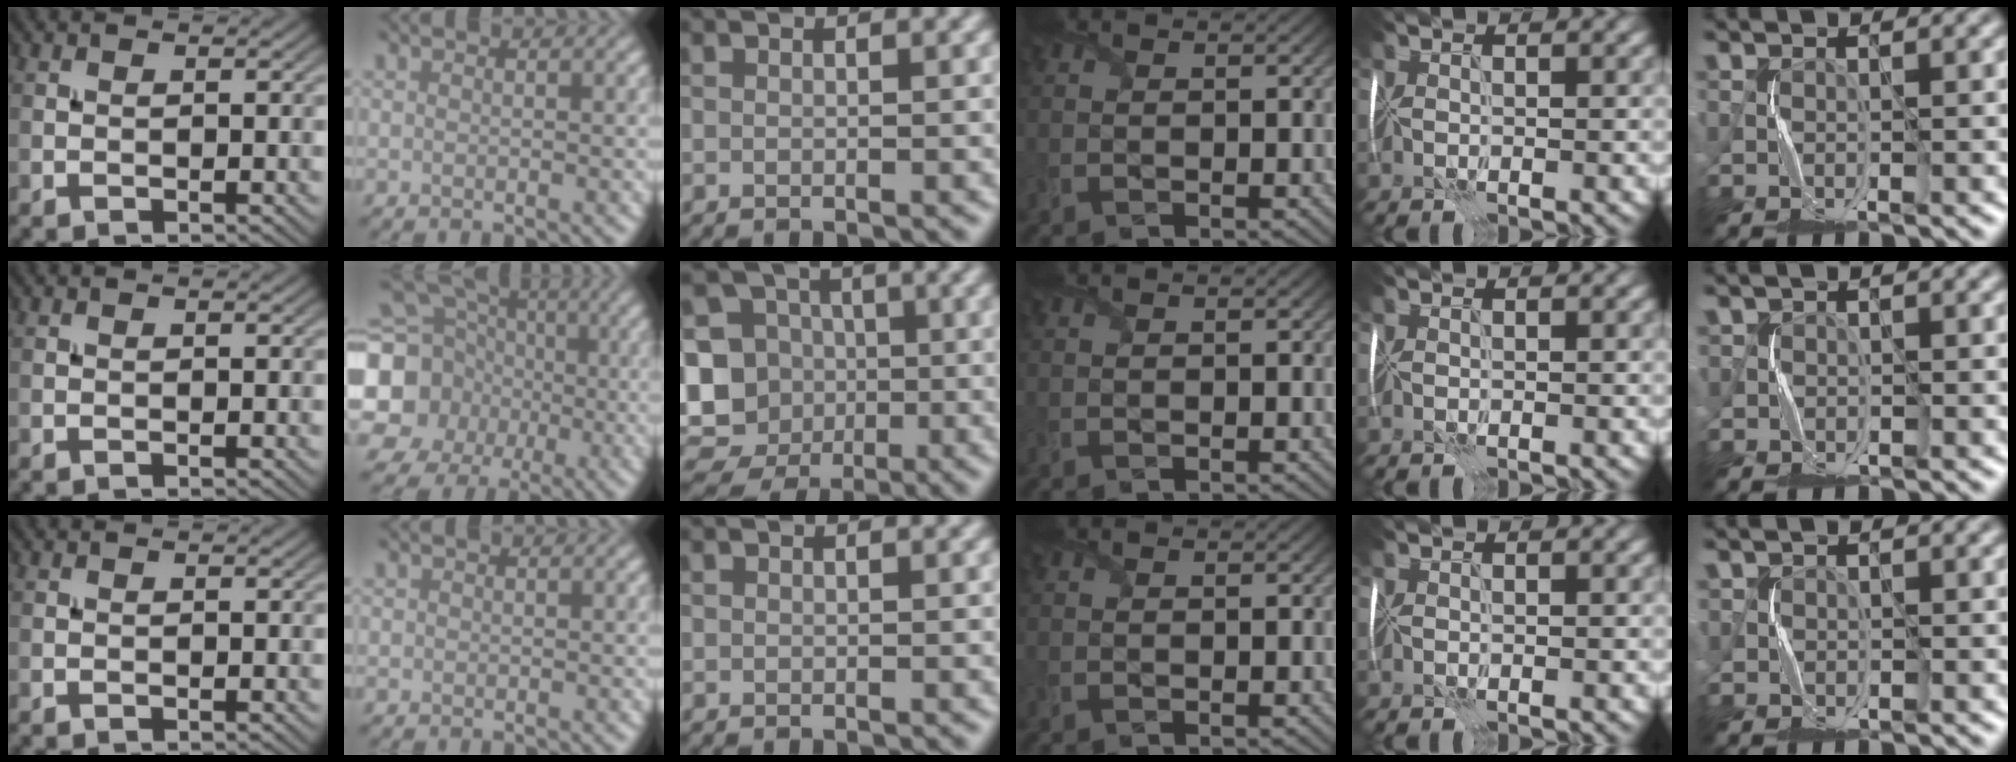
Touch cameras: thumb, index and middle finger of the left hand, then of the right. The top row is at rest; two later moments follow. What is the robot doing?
{"motion": "fold", "object": "shipping label"}